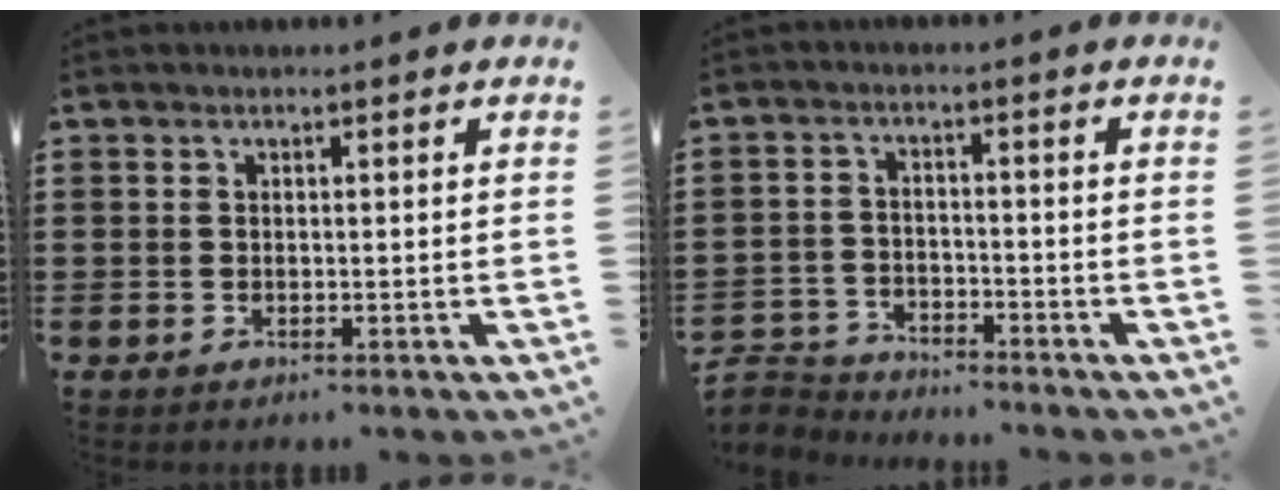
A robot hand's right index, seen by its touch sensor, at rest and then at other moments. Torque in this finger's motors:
{"motor_torque": [-0.95, 1.18, -1.05, -0.21]}